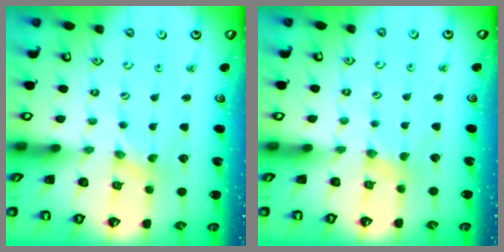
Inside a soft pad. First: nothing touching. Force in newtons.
{"total": 2.2, "press": 2.2, "slide": 0.4}